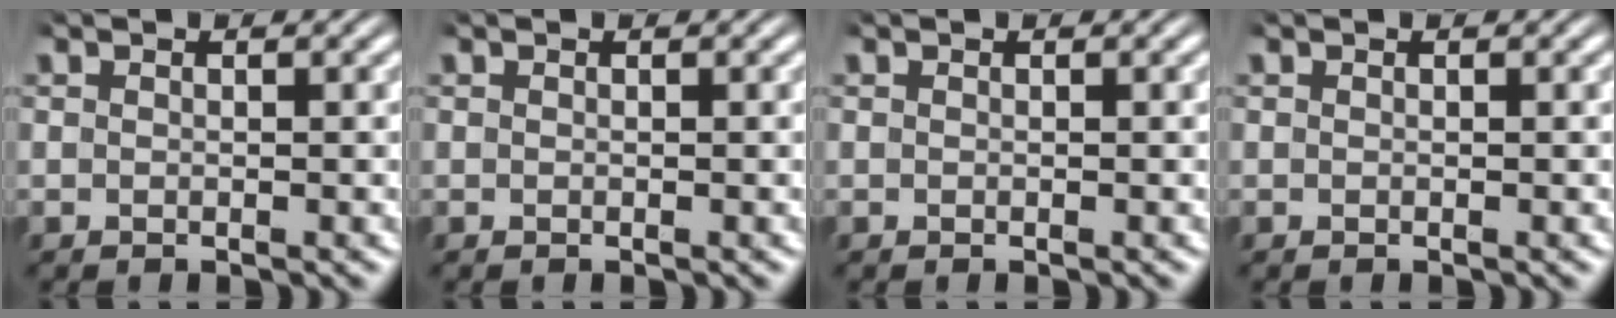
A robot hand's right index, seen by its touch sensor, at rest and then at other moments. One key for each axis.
{"total": 0.0}
{"total": 0.0}
{"total": 0.0}